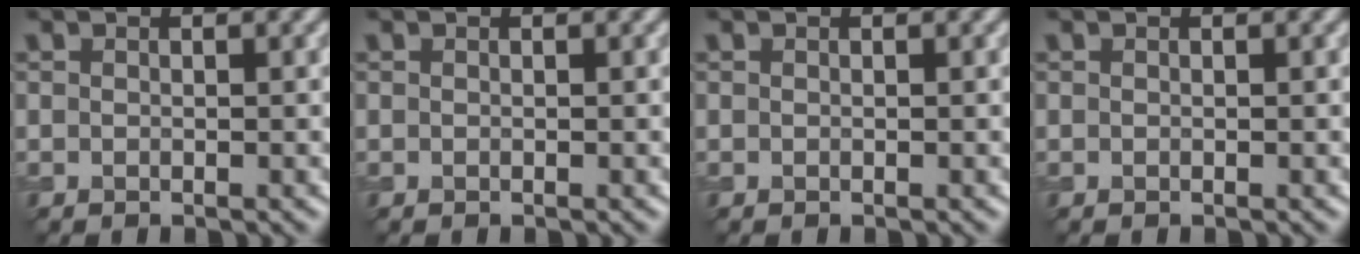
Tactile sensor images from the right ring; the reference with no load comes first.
{"total": 0.0}
{"total": 0.0}
{"total": 0.0}